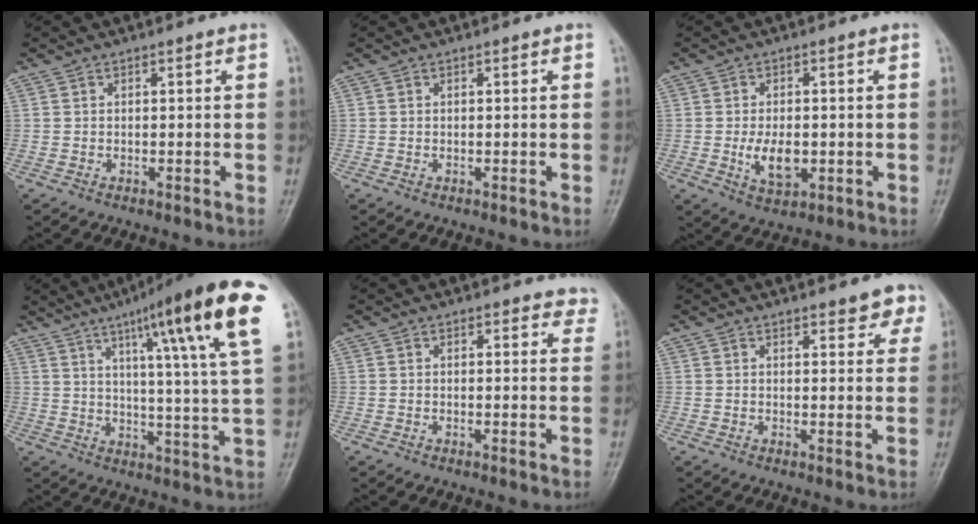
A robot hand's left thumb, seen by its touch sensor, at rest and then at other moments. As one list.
[{"total": 0.0}, {"total": 6.4, "force": [-1.0, 3.6, 5.2], "torque": [-0.083, -0.006, -0.011]}, {"total": 21.4, "force": [10.7, 2.3, 18.4], "torque": [-0.254, -0.027, 0.149]}, {"total": 3.7, "force": [3.2, 1.5, 1.2], "torque": [0.020, -0.011, 0.023]}, {"total": 5.2, "force": [3.9, 2.0, 2.9], "torque": [-0.006, -0.016, 0.042]}]